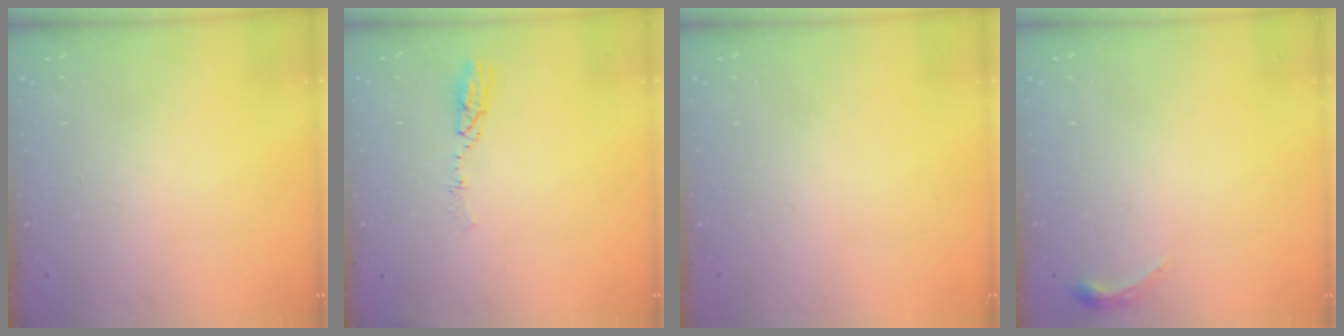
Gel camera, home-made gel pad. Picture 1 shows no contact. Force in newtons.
{"total": 5.2, "press": 5.1, "slide": 0.4}
{"total": 0.0}
{"total": 3.4, "press": 3.3, "slide": 0.6}